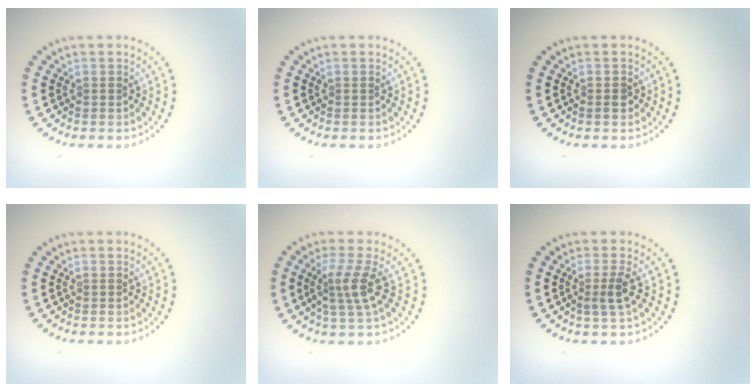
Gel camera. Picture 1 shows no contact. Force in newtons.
{"total": 0.0}
{"total": 1.3, "press": 1.2, "slide": 0.4}
{"total": 0.0}
{"total": 2.9, "press": 2.2, "slide": 1.9}
{"total": 2.0, "press": 1.6, "slide": 1.3}